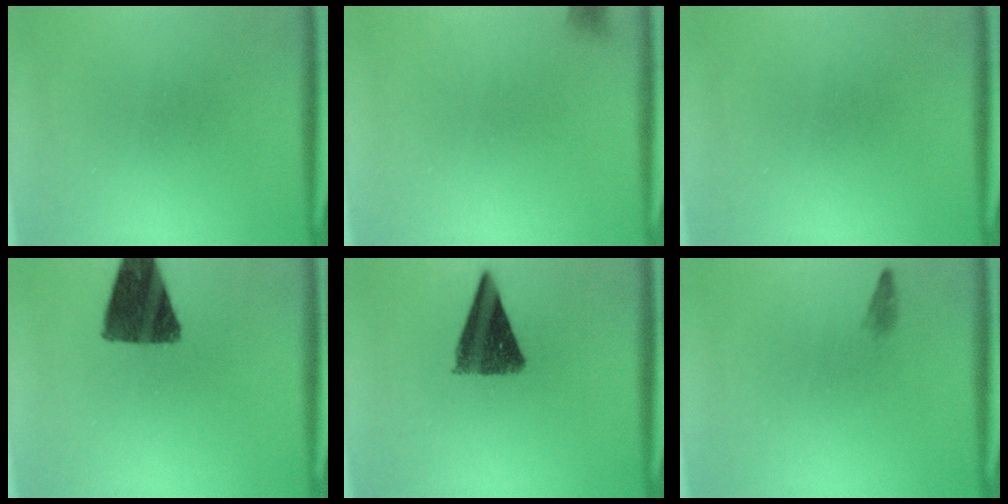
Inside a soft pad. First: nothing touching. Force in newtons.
{"total": 1.2}
{"total": 0.0}
{"total": 12.4}
{"total": 10.4}
{"total": 0.8}